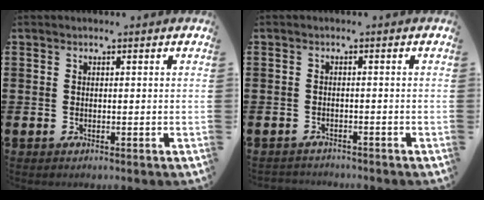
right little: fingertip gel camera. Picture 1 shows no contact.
{"total": 1.1, "force": [-1.1, 0.1, -0.1], "torque": [-0.001, 0.002, -0.024]}